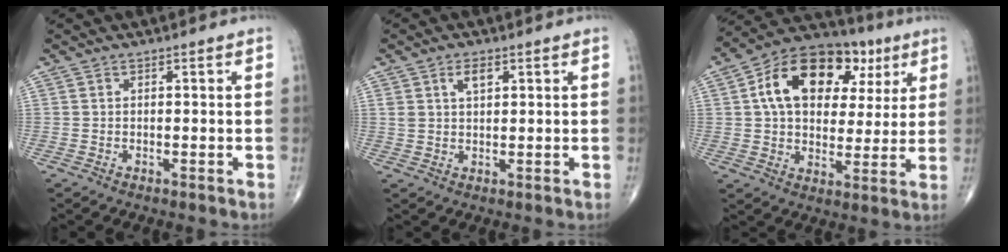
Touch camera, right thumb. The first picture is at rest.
{"total": 3.4, "force": [1.7, 1.7, 2.4], "torque": [-0.038, -0.006, 0.032]}
{"total": 20.0, "force": [6.4, 12.8, 13.9], "torque": [-0.188, 0.012, 0.096]}